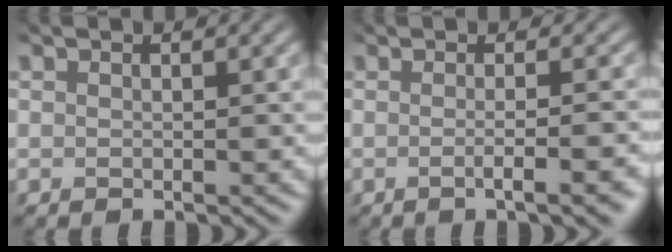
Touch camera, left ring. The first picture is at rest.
{"total": 6.9, "force": [-0.7, 2.7, 6.3], "torque": [-0.055, 0.034, -0.026]}